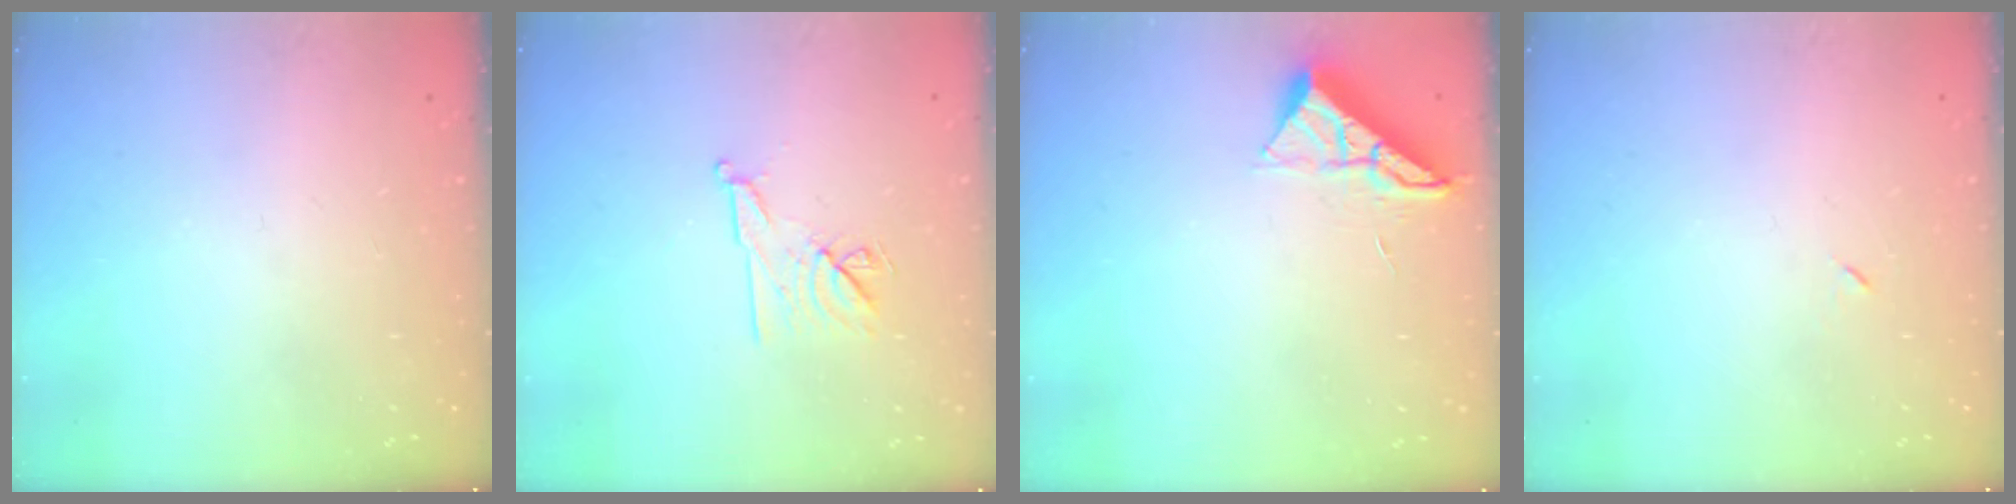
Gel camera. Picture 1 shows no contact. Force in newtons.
{"total": 8.9, "press": 8.9, "slide": 1.1}
{"total": 7.1, "press": 7.1, "slide": 0.4}
{"total": 3.3, "press": 3.2, "slide": 0.7}